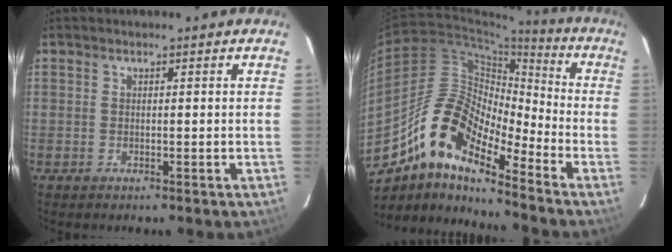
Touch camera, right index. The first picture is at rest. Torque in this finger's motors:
{"motor_torque": [1.02, -0.92, 0.08, 0.00]}